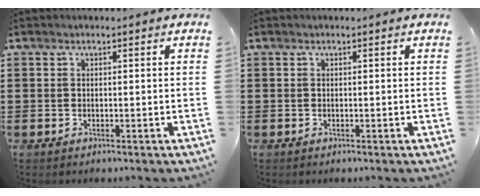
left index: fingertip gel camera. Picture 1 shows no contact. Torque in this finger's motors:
{"motor_torque": [-0.01, 0.01, 0.00, 0.00]}